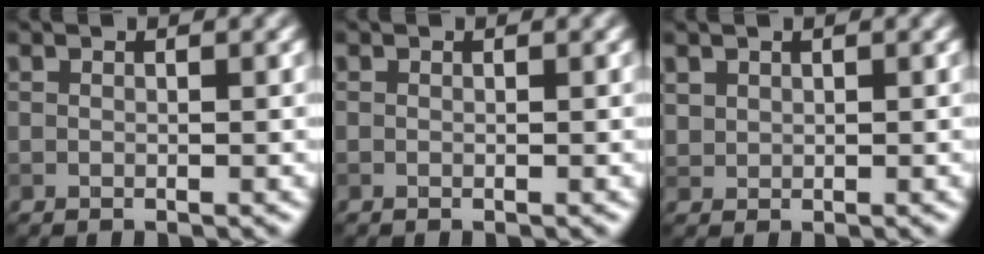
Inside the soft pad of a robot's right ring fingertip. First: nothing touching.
{"total": 0.0}
{"total": 1.1, "force": [0.6, 0.8, 0.2], "torque": [-0.004, -0.002, 0.019]}